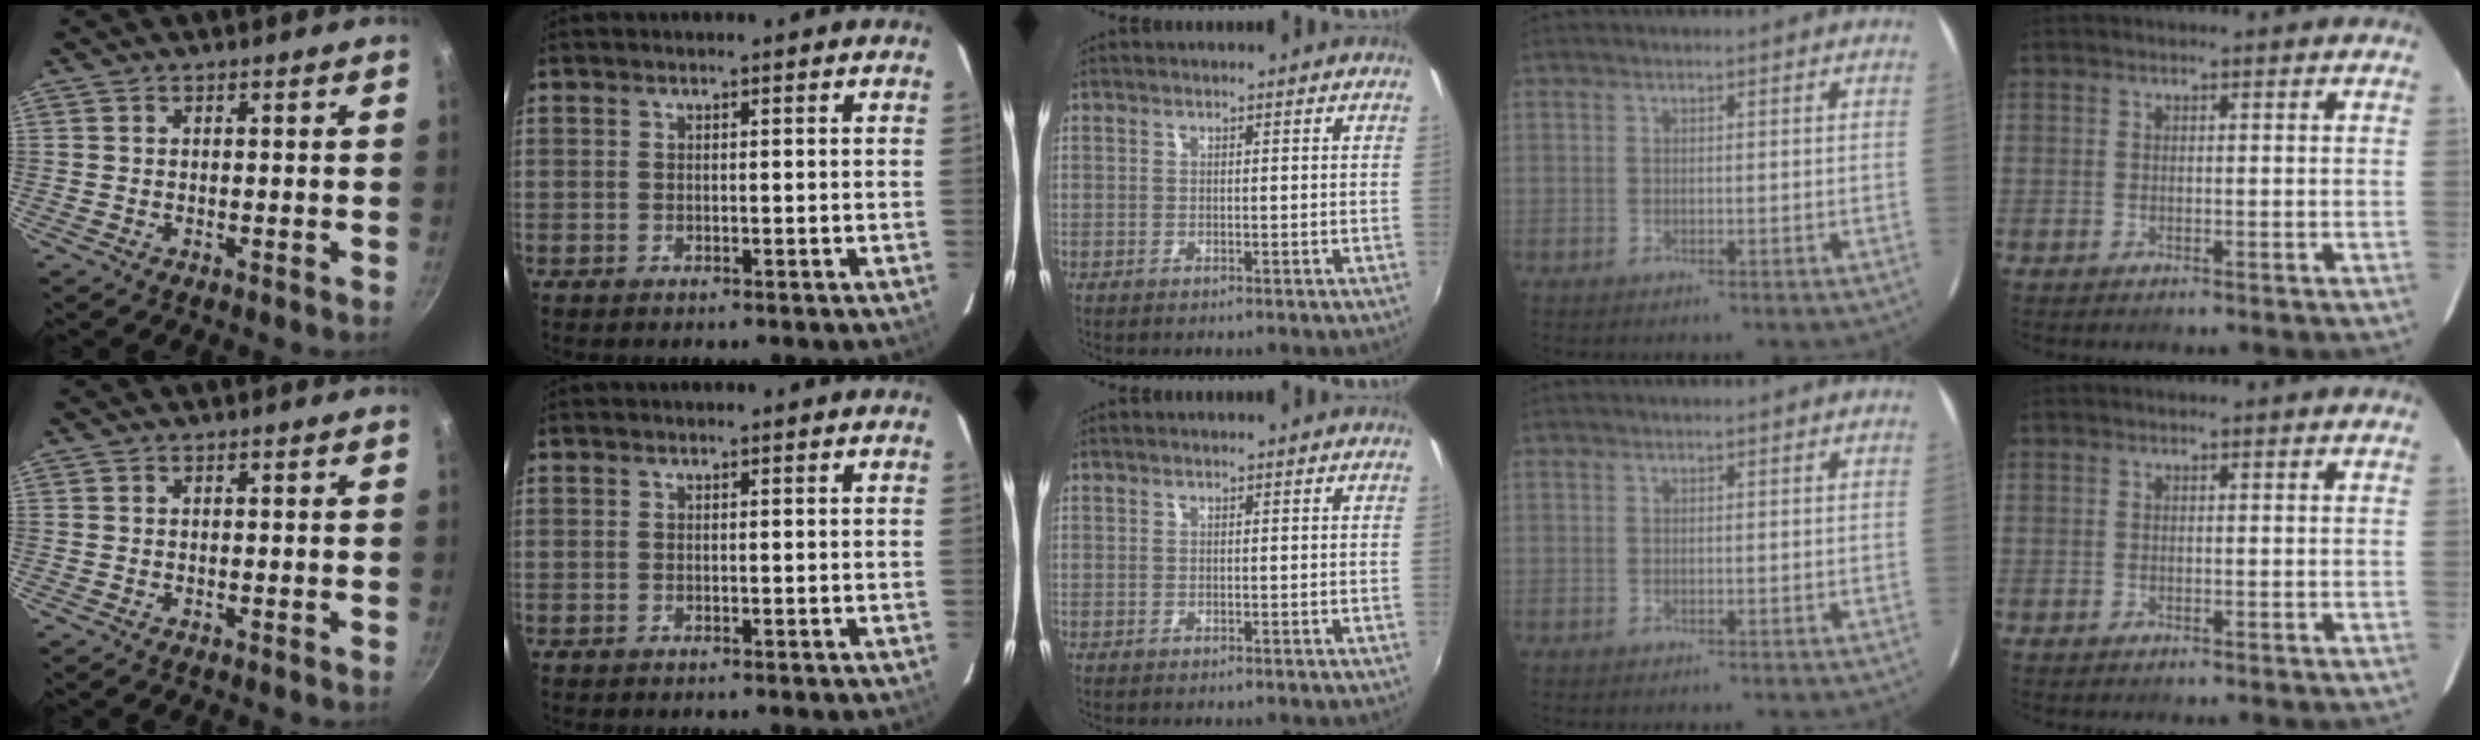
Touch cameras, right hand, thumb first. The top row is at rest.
{}